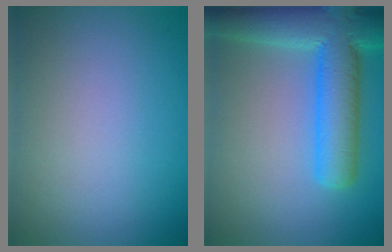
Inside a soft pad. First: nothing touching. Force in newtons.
{"total": 8.6, "press": 8.6, "slide": 0.5}